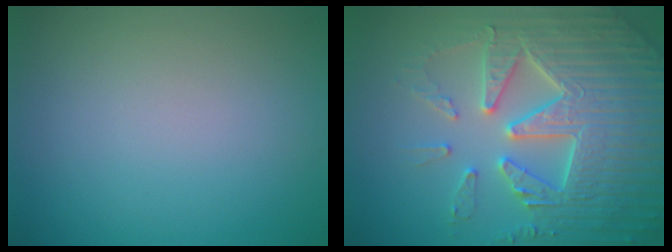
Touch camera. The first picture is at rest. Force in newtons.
{"total": 7.7, "press": 7.5, "slide": 1.6}